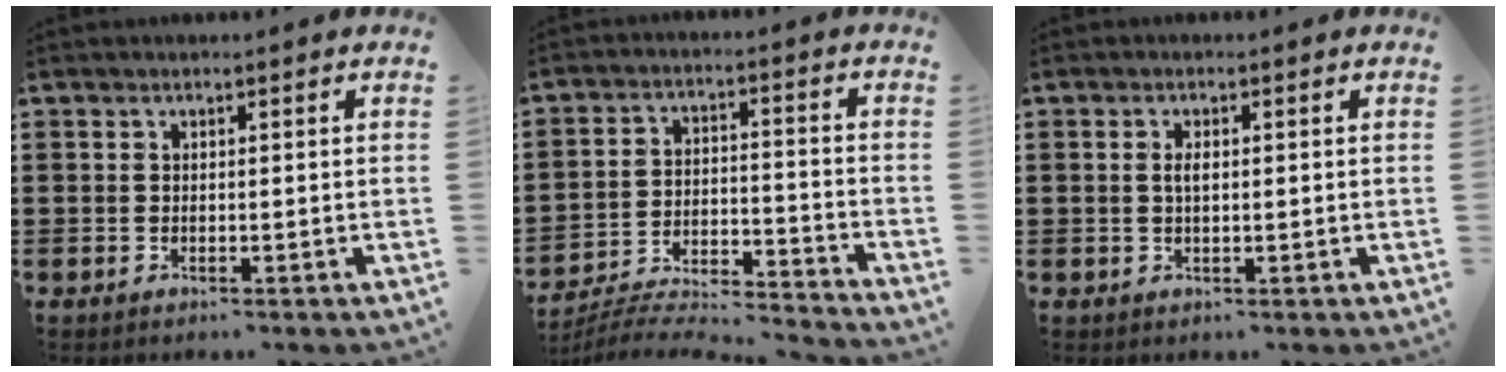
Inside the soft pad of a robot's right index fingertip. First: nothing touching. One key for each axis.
{"total": 6.0, "fx": -5.8, "fy": 0.3, "fz": 1.4, "tx": -0.034, "ty": -0.003, "tz": -0.119}
{"total": 1.7, "fx": 0.2, "fy": 0.6, "fz": 1.6, "tx": -0.032, "ty": 0.004, "tz": 0.001}